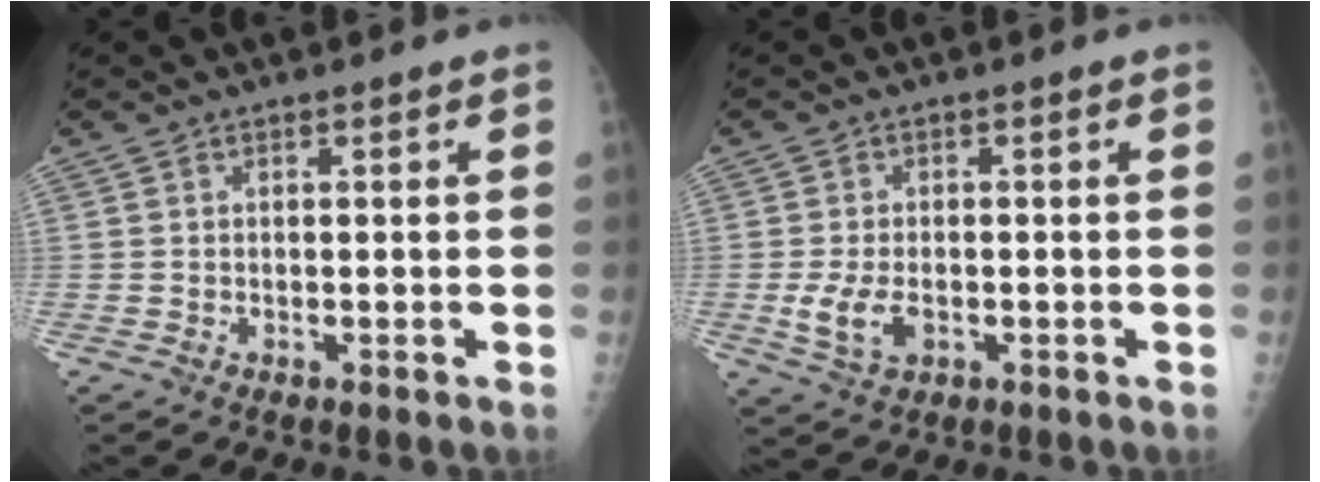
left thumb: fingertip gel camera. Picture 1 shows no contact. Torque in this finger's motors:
{"motor_torque": [-0.42, 0.56, 0.67, 0.15, 0.08]}